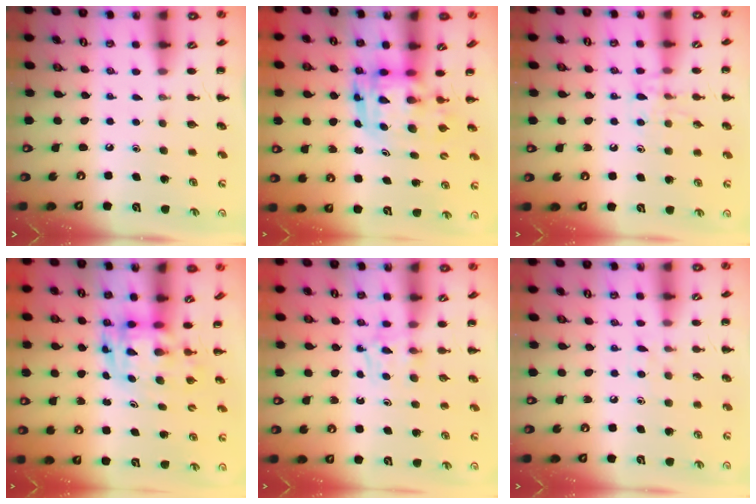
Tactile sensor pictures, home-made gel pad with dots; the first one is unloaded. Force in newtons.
{"total": 3.5, "press": 3.4, "slide": 0.7}
{"total": 8.8, "press": 8.8, "slide": 1.1}
{"total": 3.0, "press": 3.0, "slide": 0.6}
{"total": 3.2, "press": 2.8, "slide": 1.5}
{"total": 4.1, "press": 3.9, "slide": 1.5}